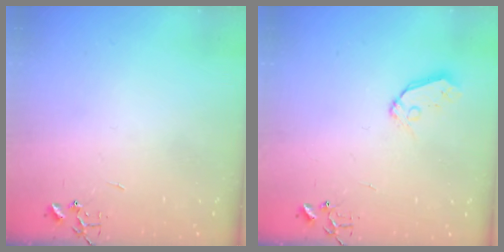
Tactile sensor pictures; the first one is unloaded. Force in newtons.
{"total": 6.9, "press": 6.9, "slide": 0.5}